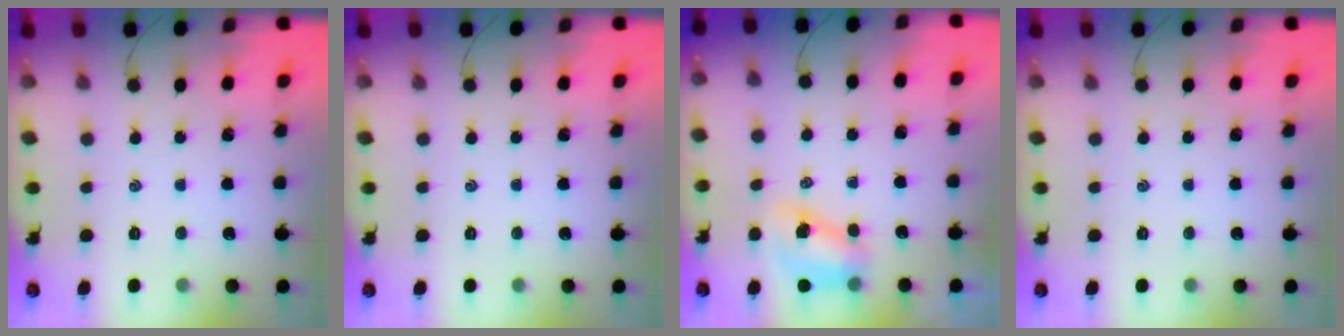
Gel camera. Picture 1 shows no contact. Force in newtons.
{"total": 0.0}
{"total": 8.3, "press": 8.2, "slide": 1.1}
{"total": 0.0}